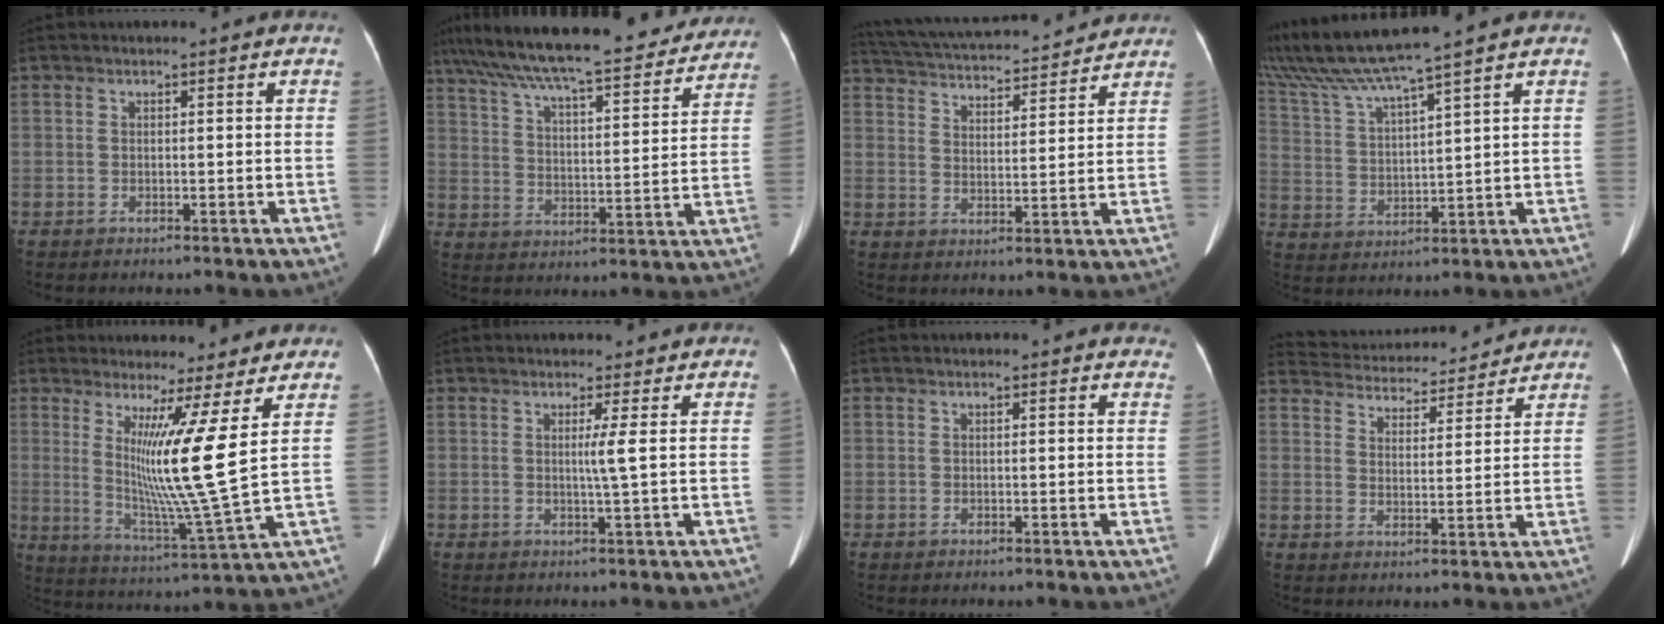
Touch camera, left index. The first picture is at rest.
{"total": 28.2, "force": [24.6, 5.0, 12.8], "torque": [-0.226, -0.007, 0.335]}
{"total": 19.4, "force": [17.9, 3.0, 6.8], "torque": [-0.124, 0.024, 0.262]}
{"total": 11.5, "force": [9.9, -2.3, 5.5], "torque": [-0.112, 0.004, 0.193]}
{"total": 10.9, "force": [3.1, -2.6, 10.2], "torque": [-0.179, -0.048, 0.061]}
{"total": 1.8, "force": [0.4, -0.8, 1.5], "torque": [-0.024, -0.011, 0.010]}
{"total": 4.3, "force": [4.0, 1.1, 1.1], "torque": [0.002, -0.008, 0.025]}
{"total": 15.8, "force": [15.1, 3.2, 3.4], "torque": [-0.052, 0.020, 0.211]}